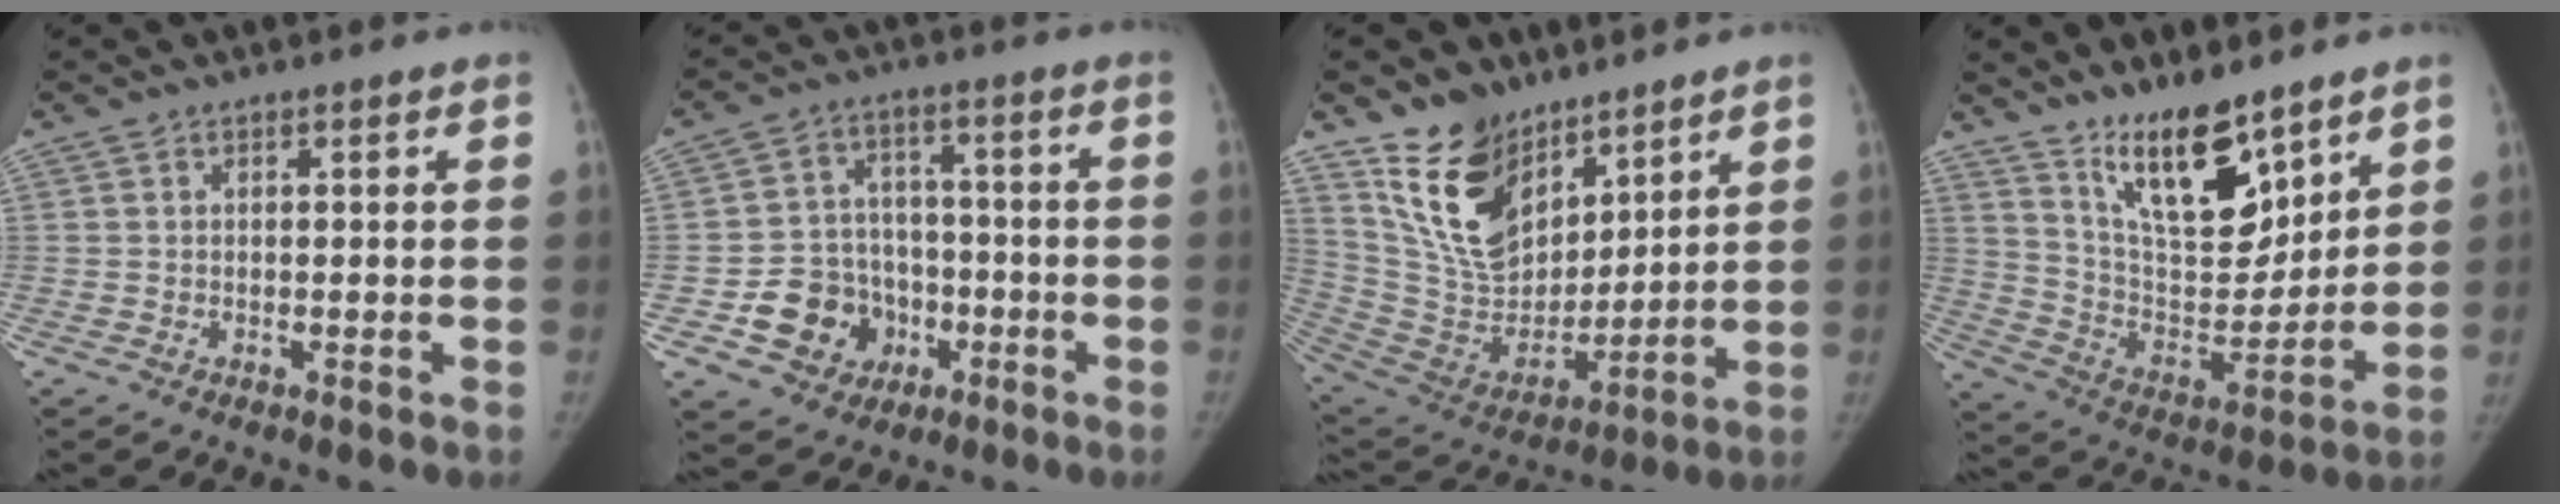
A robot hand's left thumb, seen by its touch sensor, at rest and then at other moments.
{"total": 11.4, "force": [-4.0, 9.9, 4.0], "torque": [-0.027, 0.034, -0.056]}
{"total": 17.6, "force": [11.7, 10.0, 8.5], "torque": [-0.107, -0.070, 0.236]}
{"total": 16.5, "force": [11.8, 5.9, 10.0], "torque": [-0.119, -0.087, 0.219]}